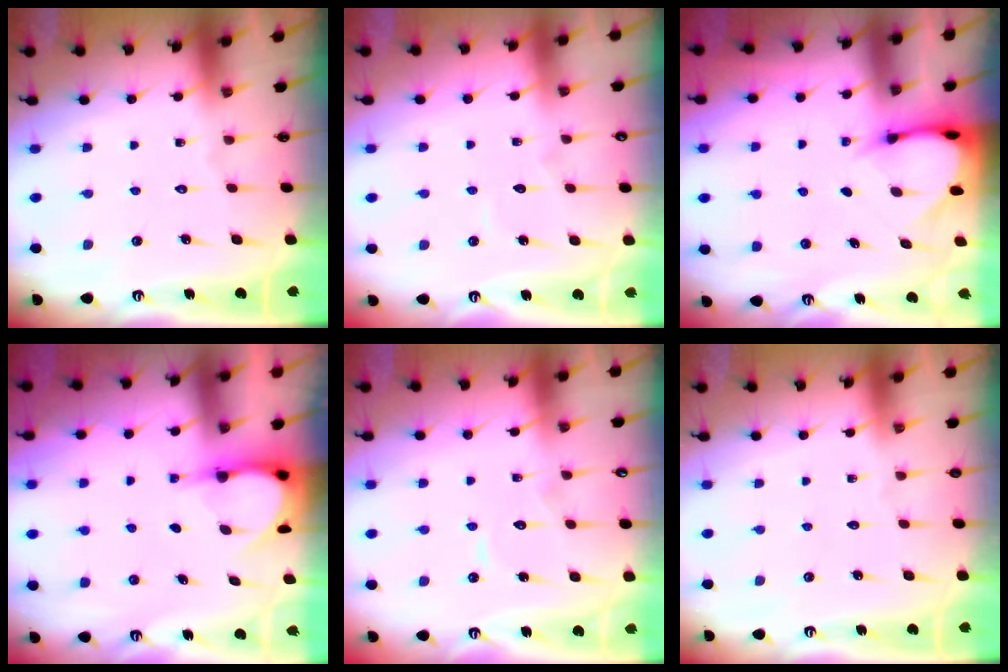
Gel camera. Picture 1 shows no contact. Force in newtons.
{"total": 3.5, "press": 3.5, "slide": 0.2}
{"total": 3.6, "press": 3.6, "slide": 0.2}
{"total": 3.8, "press": 3.8, "slide": 0.3}
{"total": 5.1, "press": 5.1, "slide": 0.5}
{"total": 0.0}